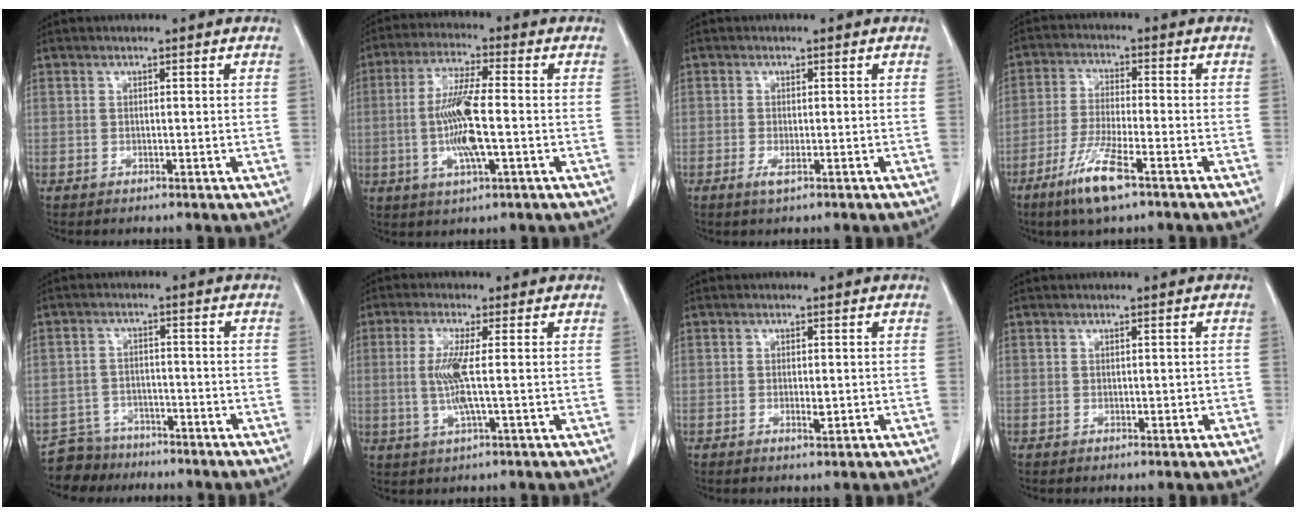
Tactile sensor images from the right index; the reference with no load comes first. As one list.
[{"total": 9.9, "force": [-1.4, 1.1, 9.7], "torque": [-0.197, -0.005, -0.030]}, {"total": 1.8, "force": [-0.9, 0.4, 1.5], "torque": [-0.026, -0.002, -0.015]}, {"total": 8.6, "force": [-5.3, 0.7, 6.7], "torque": [-0.139, -0.018, -0.098]}, {"total": 5.5, "force": [-4.8, 2.7, -0.8], "torque": [0.016, 0.005, -0.084]}, {"total": 5.7, "force": [0.0, 0.2, 5.7], "torque": [-0.124, -0.004, -0.002]}, {"total": 1.4, "force": [-0.3, 0.4, 1.3], "torque": [-0.022, -0.002, -0.004]}, {"total": 0.8, "force": [-0.2, 0.4, 0.7], "torque": [-0.008, 0.000, -0.001]}]